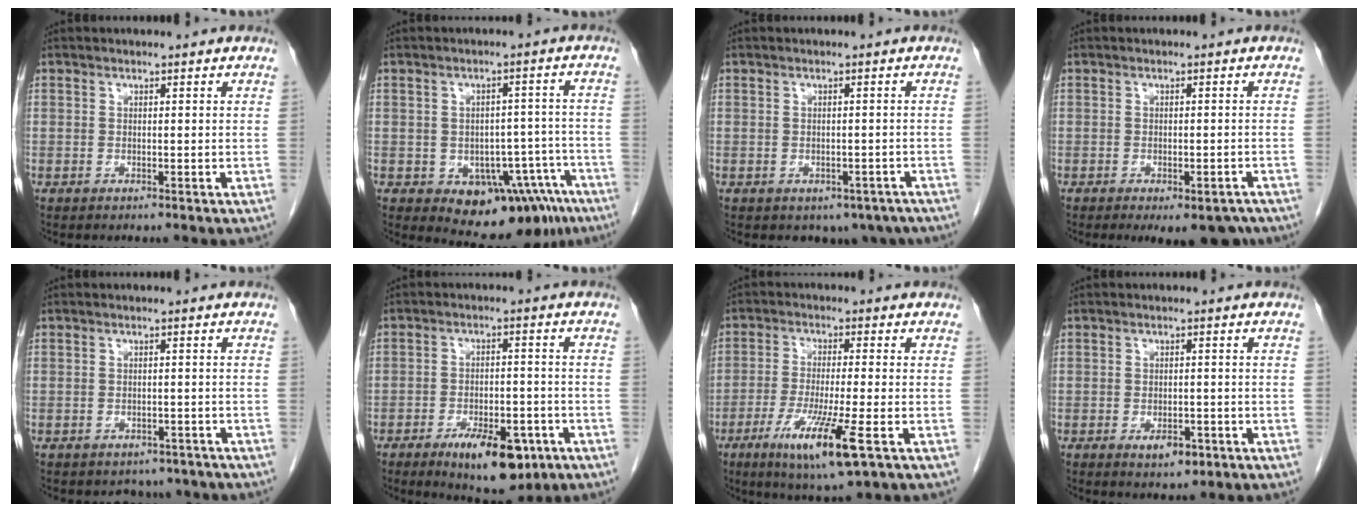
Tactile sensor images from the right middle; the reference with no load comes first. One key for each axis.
{"total": 12.7, "fx": -7.7, "fy": 7.2, "fz": 7.1, "tx": -0.052, "ty": 0.025, "tz": -0.096}
{"total": 5.2, "fx": -3.7, "fy": 3.3, "fz": 1.5, "tx": 0.000, "ty": 0.010, "tz": -0.043}
{"total": 7.2, "fx": -5.3, "fy": 3.0, "fz": 3.8, "tx": -0.035, "ty": 0.000, "tz": -0.068}
{"total": 4.4, "fx": -3.8, "fy": 2.3, "fz": 0.1, "tx": 0.006, "ty": 0.007, "tz": -0.043}
{"total": 10.5, "fx": -5.9, "fy": 4.2, "fz": 7.6, "tx": -0.107, "ty": -0.006, "tz": -0.081}
{"total": 10.2, "fx": -4.6, "fy": 0.1, "fz": 9.1, "tx": -0.172, "ty": -0.031, "tz": -0.079}
{"total": 3.2, "fx": -1.6, "fy": 1.6, "fz": 2.3, "tx": -0.032, "ty": 0.001, "tz": -0.014}